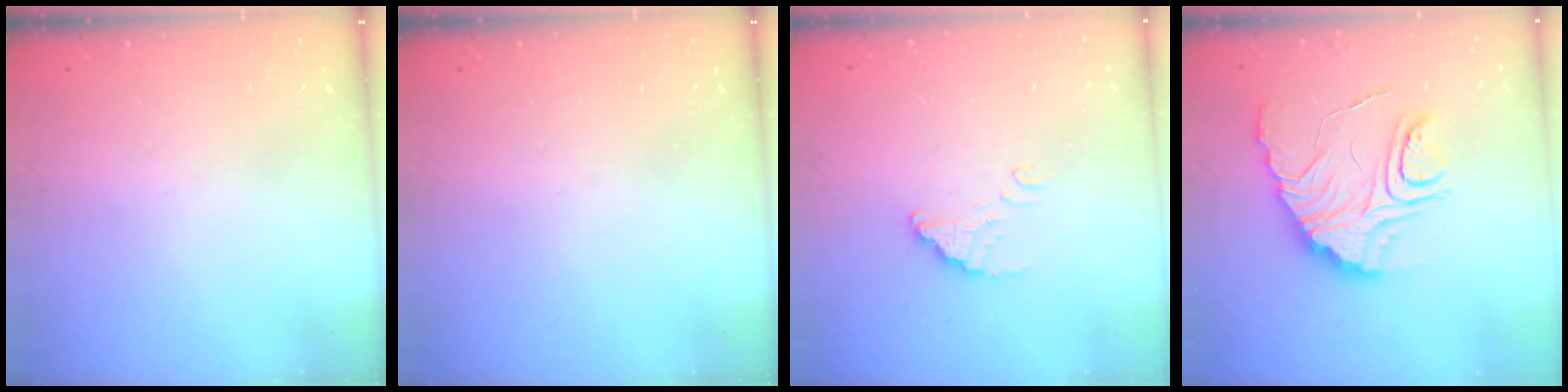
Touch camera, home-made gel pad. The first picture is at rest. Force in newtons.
{"total": 0.0}
{"total": 1.8, "press": 1.8, "slide": 0.0}
{"total": 11.9, "press": 11.9, "slide": 1.1}